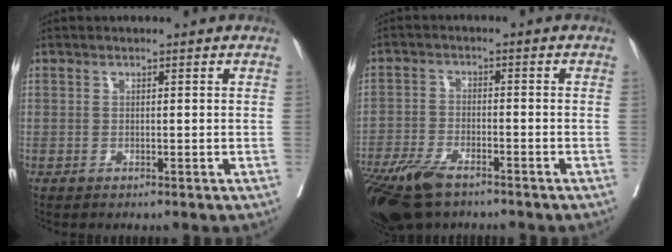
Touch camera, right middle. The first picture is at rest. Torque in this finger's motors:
{"motor_torque": [0.90, -0.85, 0.18, 0.09]}